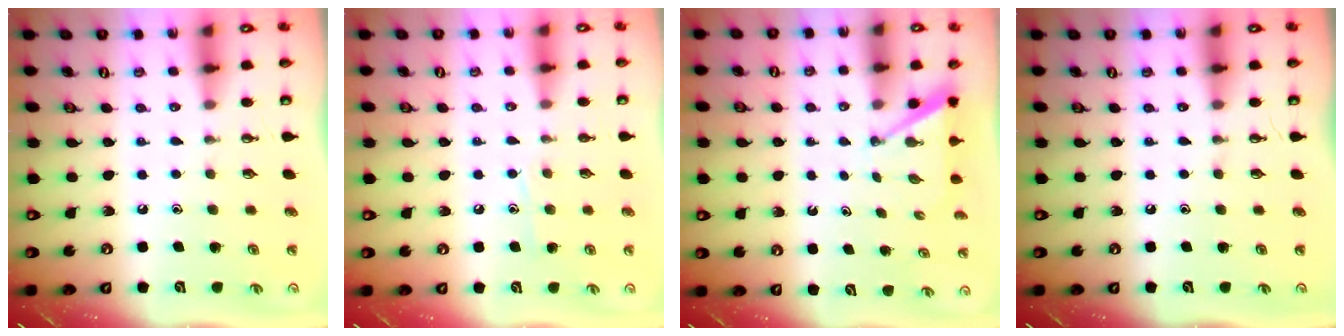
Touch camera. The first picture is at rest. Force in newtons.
{"total": 5.9, "press": 5.9, "slide": 0.7}
{"total": 2.9, "press": 2.9, "slide": 0.2}
{"total": 0.0}